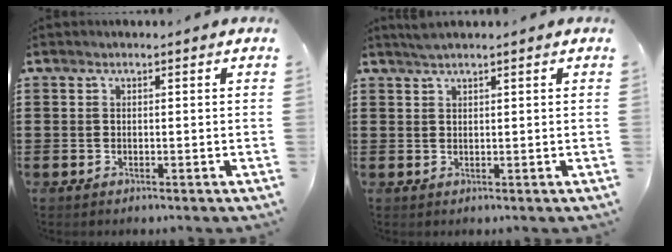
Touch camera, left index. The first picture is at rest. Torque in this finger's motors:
{"motor_torque": [0.19, -0.20, 0.15, 0.04]}